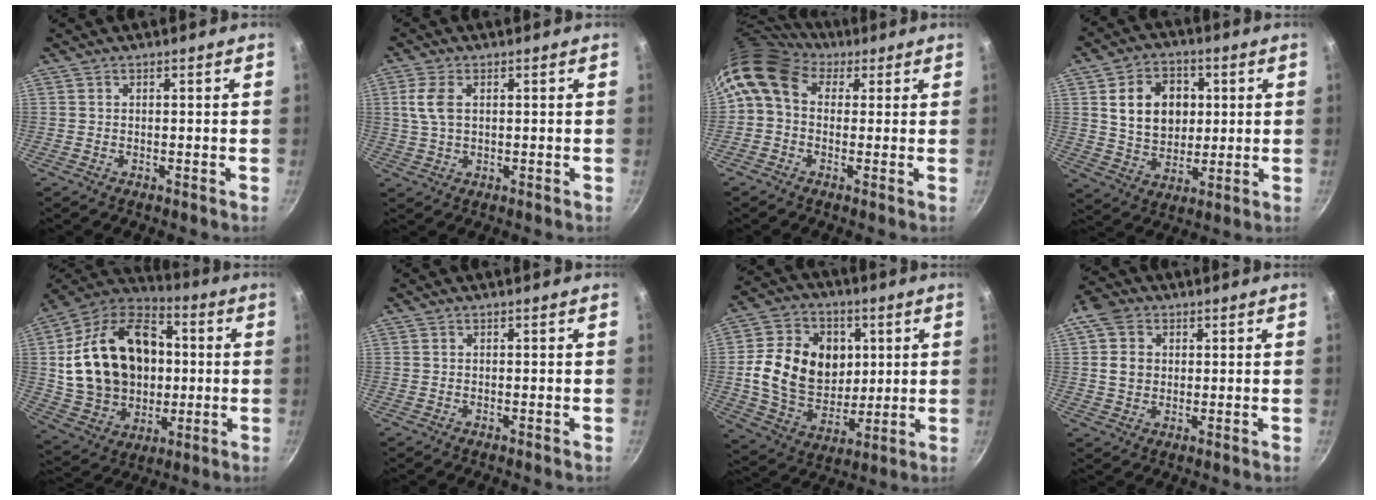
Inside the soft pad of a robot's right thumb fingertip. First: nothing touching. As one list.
[{"total": 5.1, "force": [1.3, 3.0, 3.9], "torque": [-0.082, 0.002, 0.024]}, {"total": 10.4, "force": [3.4, 7.7, 6.1], "torque": [-0.102, 0.018, 0.038]}, {"total": 13.0, "force": [2.8, 10.0, 7.8], "torque": [-0.101, -0.004, 0.049]}, {"total": 26.6, "force": [2.2, 19.4, 18.0], "torque": [-0.288, 0.028, 0.046]}, {"total": 0.0}, {"total": 18.9, "force": [2.8, 14.6, 11.5], "torque": [-0.179, -0.004, 0.054]}, {"total": 6.9, "force": [1.4, 5.6, 3.7], "torque": [-0.046, 0.005, 0.019]}]